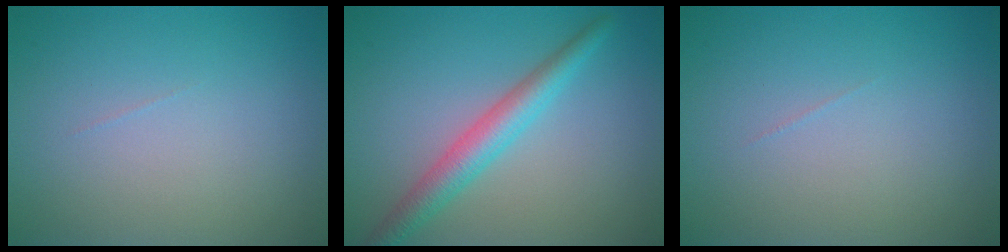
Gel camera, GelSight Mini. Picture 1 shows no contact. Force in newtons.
{"total": 3.7, "press": 3.7, "slide": 0.1}
{"total": 0.0}